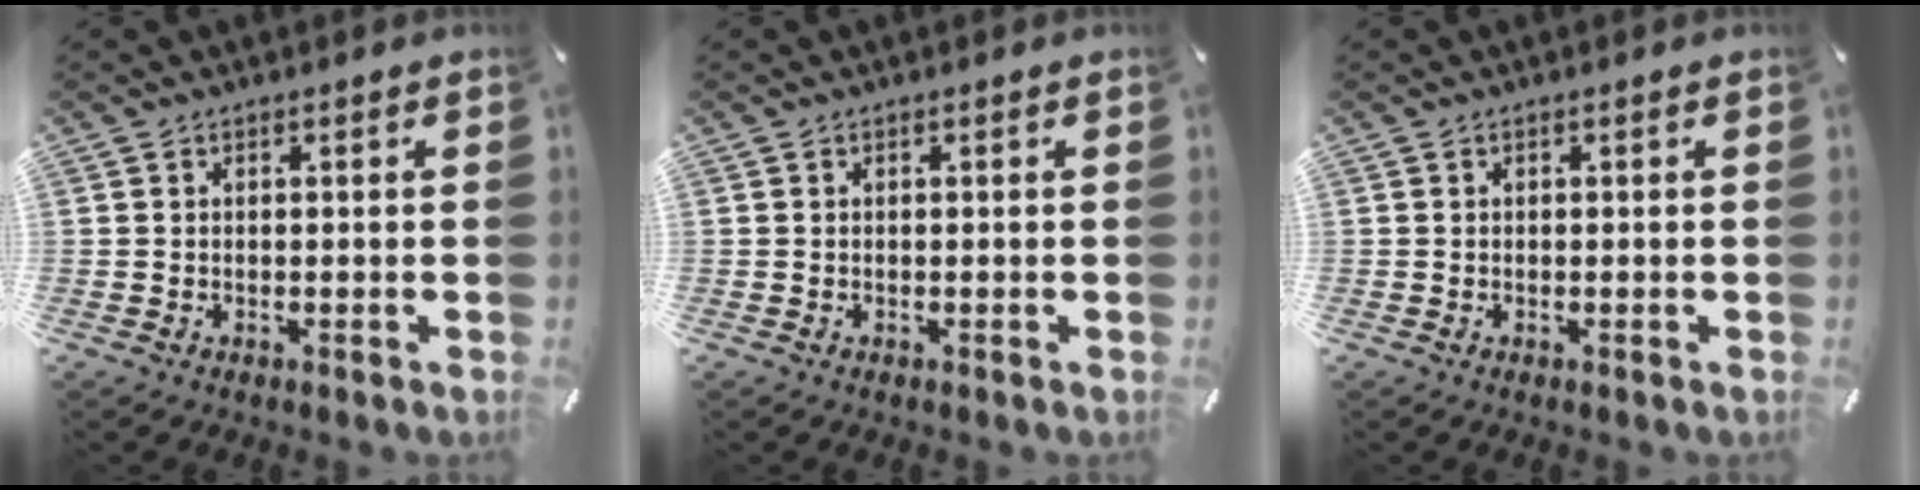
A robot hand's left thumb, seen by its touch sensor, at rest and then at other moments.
{"total": 0.0}
{"total": 0.0}